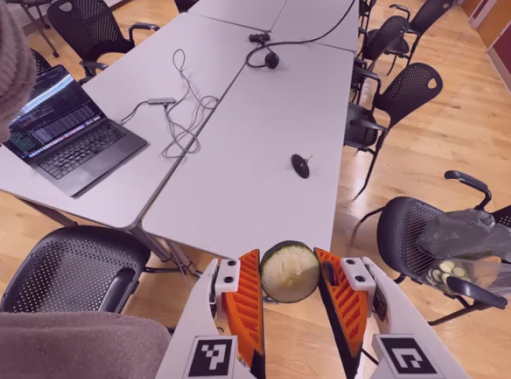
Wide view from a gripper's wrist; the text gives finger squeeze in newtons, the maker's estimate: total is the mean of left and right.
{"total": 8.3, "left": 8.2, "right": 8.5}